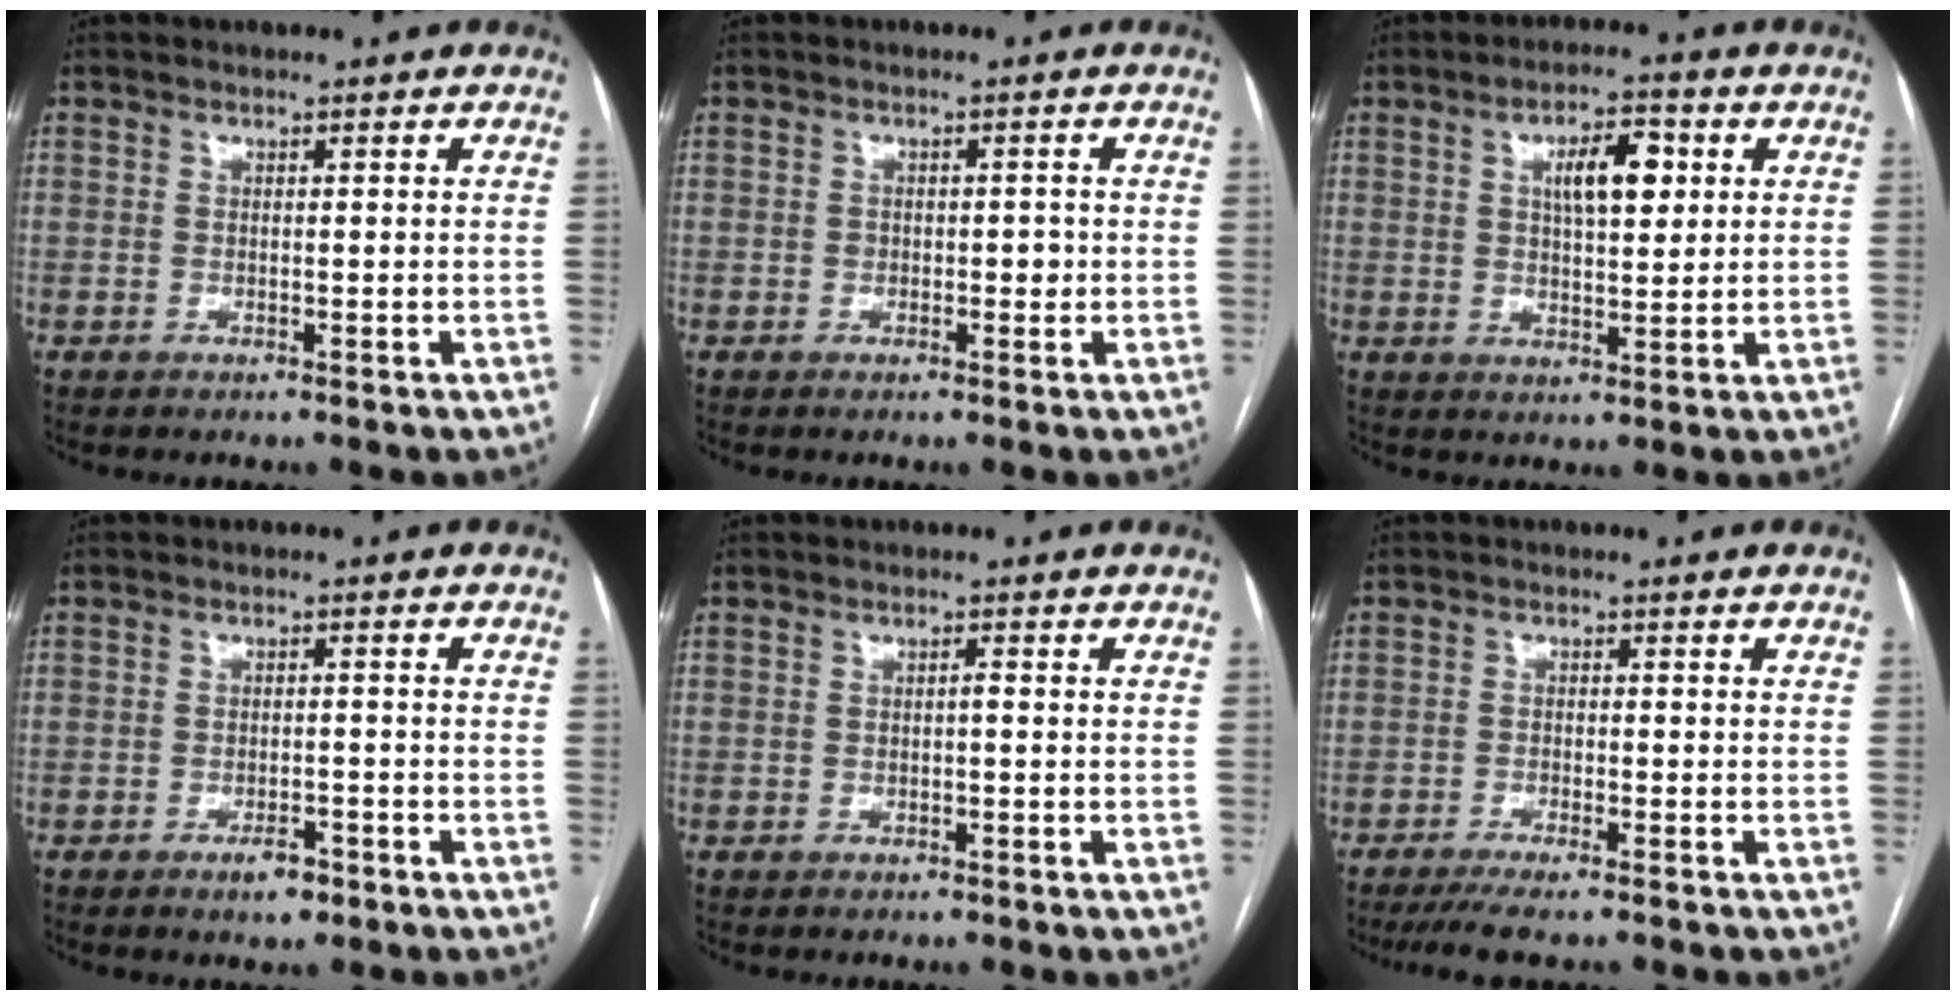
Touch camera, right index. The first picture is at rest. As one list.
[{"total": 1.9, "force": [-0.2, 1.3, 1.4], "torque": [-0.019, 0.005, 0.000]}, {"total": 7.2, "force": [2.2, 2.6, 6.4], "torque": [-0.105, 0.013, 0.039]}, {"total": 3.0, "force": [-2.0, 1.2, 2.0], "torque": [-0.029, 0.003, -0.028]}, {"total": 0.6, "force": [-0.2, 0.1, 0.6], "torque": [-0.009, 0.002, -0.003]}, {"total": 5.4, "force": [-4.3, 0.4, 3.1], "torque": [-0.048, -0.012, -0.073]}]